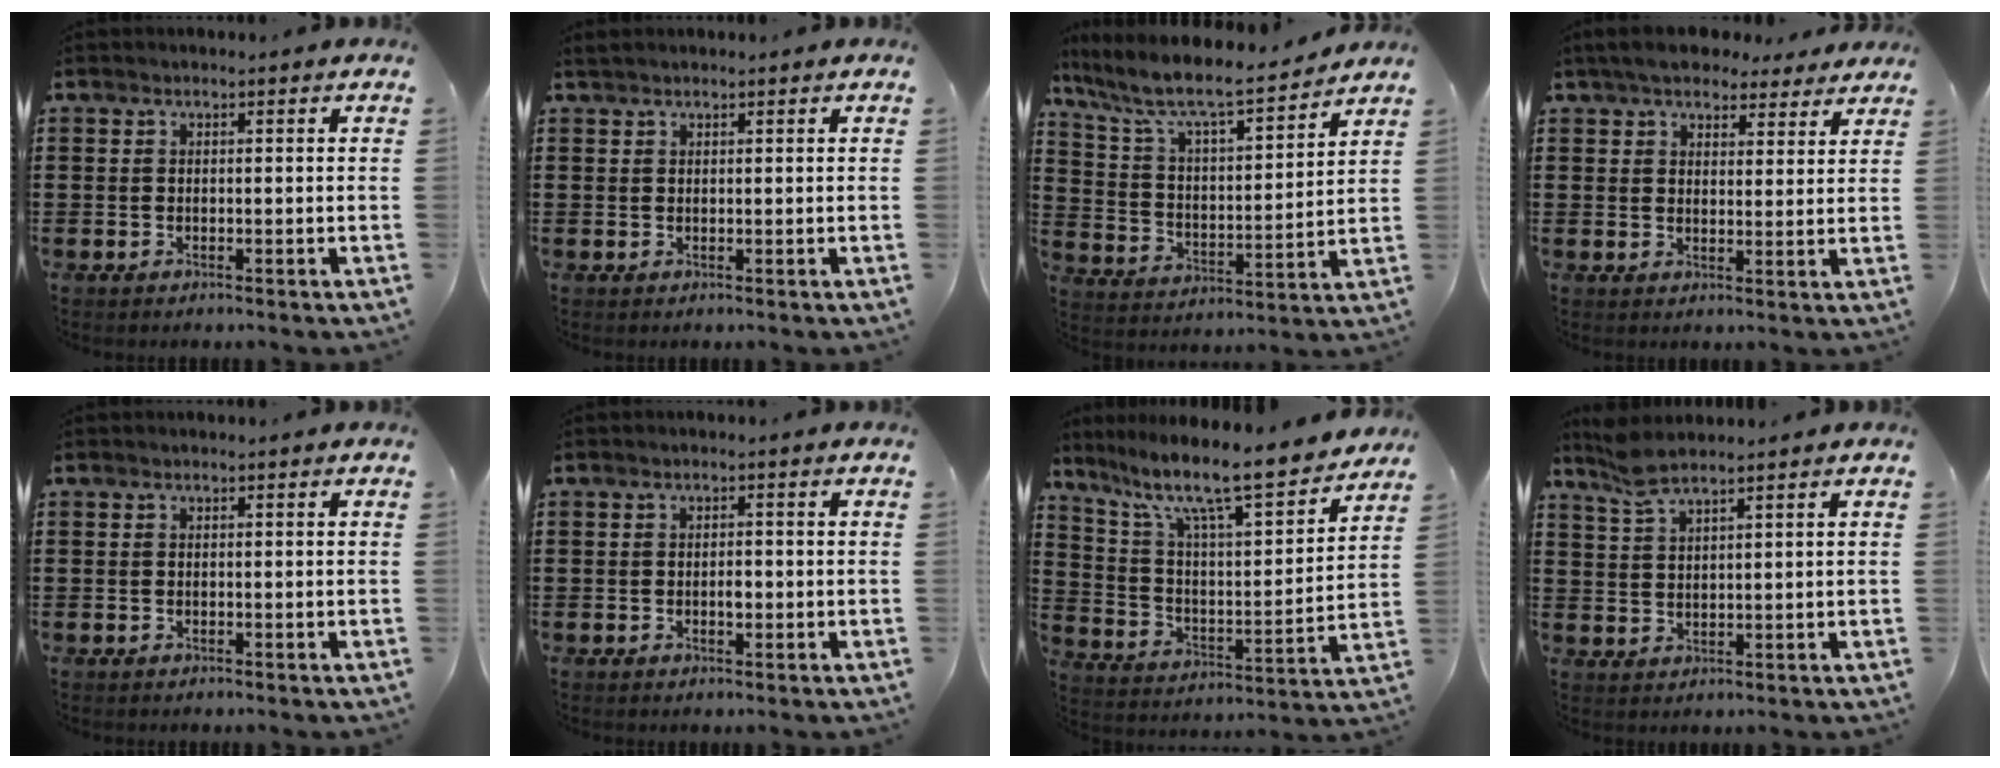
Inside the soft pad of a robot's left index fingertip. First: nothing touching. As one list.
[{"total": 0.6, "force": [0.5, 0.1, 0.3], "torque": [-0.007, 0.000, 0.011]}, {"total": 7.7, "force": [6.7, 0.8, 3.7], "torque": [-0.103, -0.046, 0.108]}, {"total": 5.6, "force": [5.1, 1.7, 1.7], "torque": [-0.051, -0.003, 0.095]}, {"total": 0.0}, {"total": 1.6, "force": [-0.2, 0.6, 1.5], "torque": [-0.028, 0.001, -0.004]}, {"total": 11.1, "force": [9.0, 1.5, 6.4], "torque": [-0.152, -0.063, 0.146]}, {"total": 4.3, "force": [3.6, 0.4, 2.3], "torque": [-0.054, -0.004, 0.067]}]